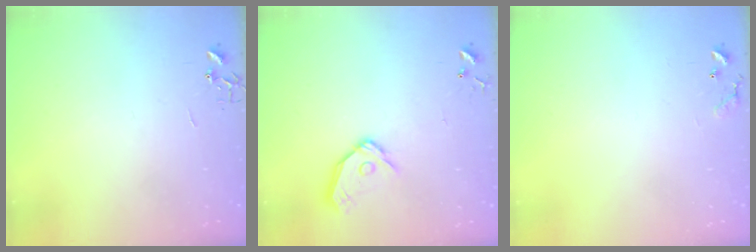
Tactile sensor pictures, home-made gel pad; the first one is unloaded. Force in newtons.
{"total": 11.5, "press": 11.4, "slide": 1.7}
{"total": 7.7, "press": 7.7, "slide": 0.5}